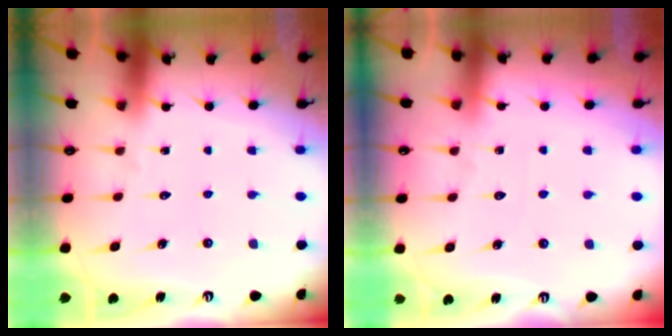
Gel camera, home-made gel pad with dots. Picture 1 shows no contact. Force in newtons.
{"total": 3.0, "press": 2.9, "slide": 0.4}